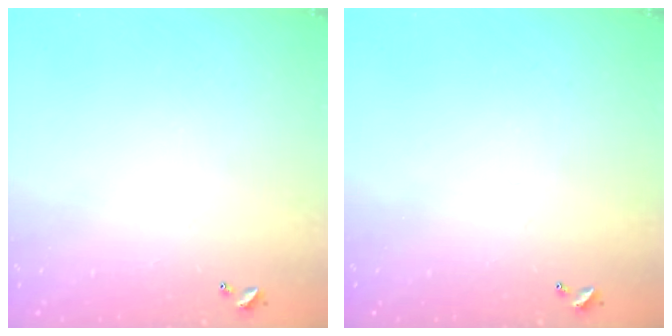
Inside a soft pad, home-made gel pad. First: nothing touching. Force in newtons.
{"total": 0.0}